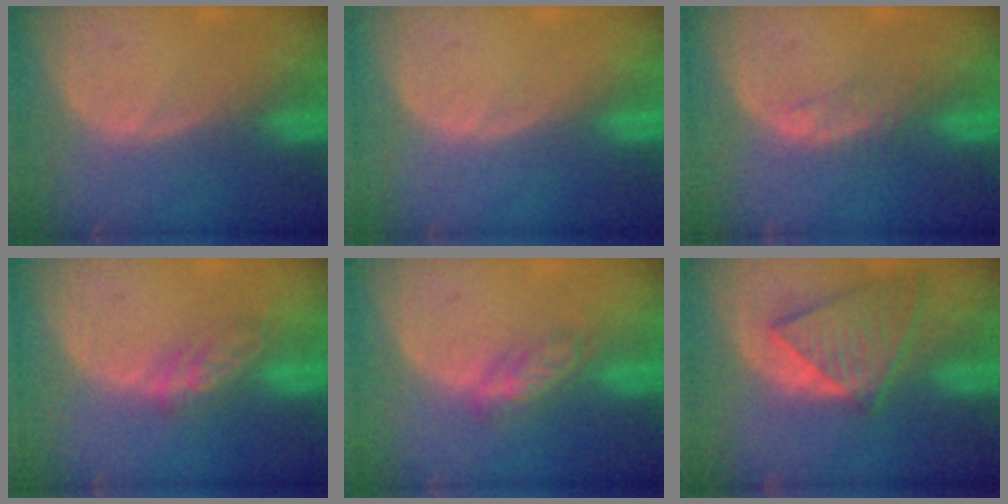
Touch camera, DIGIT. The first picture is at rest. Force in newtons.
{"total": 0.0}
{"total": 1.8, "press": 1.8, "slide": 0.1}
{"total": 4.5, "press": 4.5, "slide": 0.3}
{"total": 4.6, "press": 4.2, "slide": 2.0}
{"total": 8.0, "press": 7.2, "slide": 3.5}